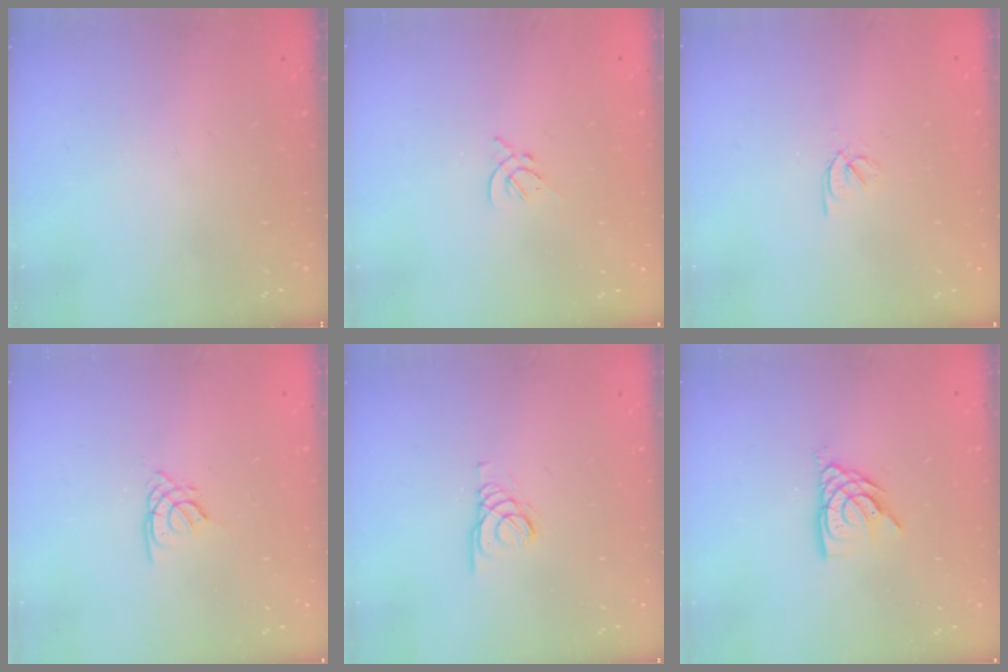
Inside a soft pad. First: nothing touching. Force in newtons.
{"total": 2.0, "press": 1.9, "slide": 0.5}
{"total": 2.4, "press": 2.3, "slide": 0.7}
{"total": 1.9, "press": 1.8, "slide": 0.5}
{"total": 1.5, "press": 1.4, "slide": 0.1}
{"total": 7.9, "press": 7.8, "slide": 0.6}